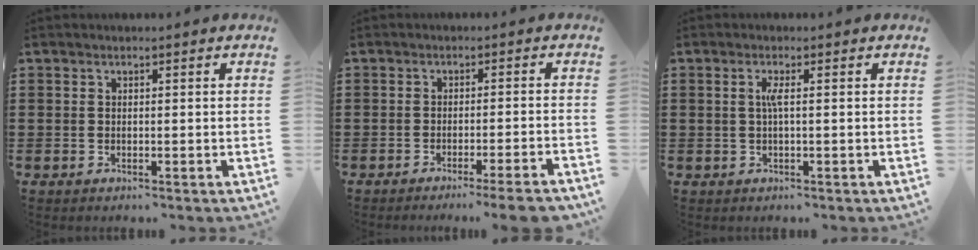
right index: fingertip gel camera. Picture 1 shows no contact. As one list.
[{"total": 3.4, "force": [-2.7, -0.7, 2.0], "torque": [-0.031, -0.014, -0.051]}, {"total": 1.8, "force": [0.0, -0.1, 1.8], "torque": [-0.036, -0.003, -0.002]}]